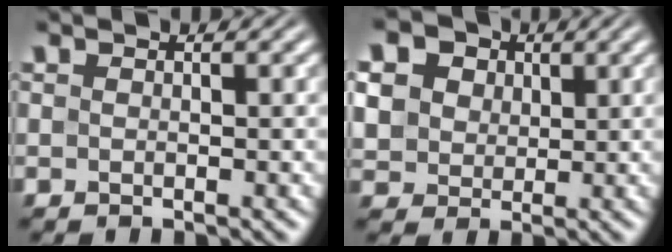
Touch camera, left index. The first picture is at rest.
{"total": 11.4, "force": [4.5, 8.9, 5.4], "torque": [-0.137, 0.027, 0.078]}